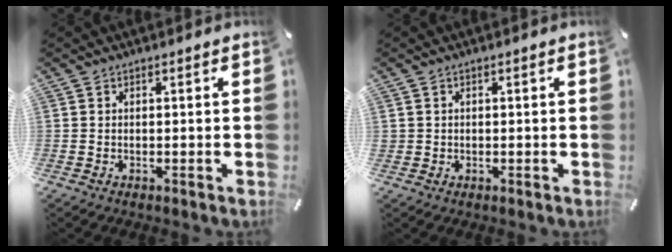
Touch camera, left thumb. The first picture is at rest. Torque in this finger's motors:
{"motor_torque": [0.48, 0.48, 0.42, 0.24, 0.09]}